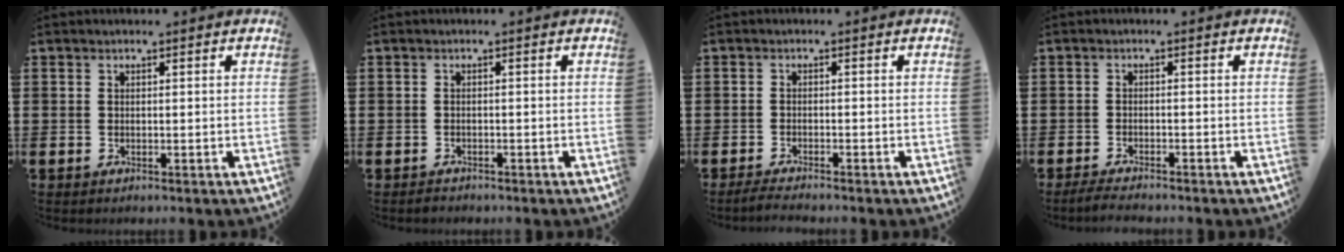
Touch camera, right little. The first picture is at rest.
{"total": 0.6, "force": [-0.6, 0.2, 0.0], "torque": [-0.002, -0.001, -0.013]}
{"total": 1.4, "force": [-1.4, 0.0, 0.4], "torque": [-0.008, 0.002, -0.027]}
{"total": 1.6, "force": [-1.6, 0.1, 0.4], "torque": [-0.009, 0.004, -0.032]}